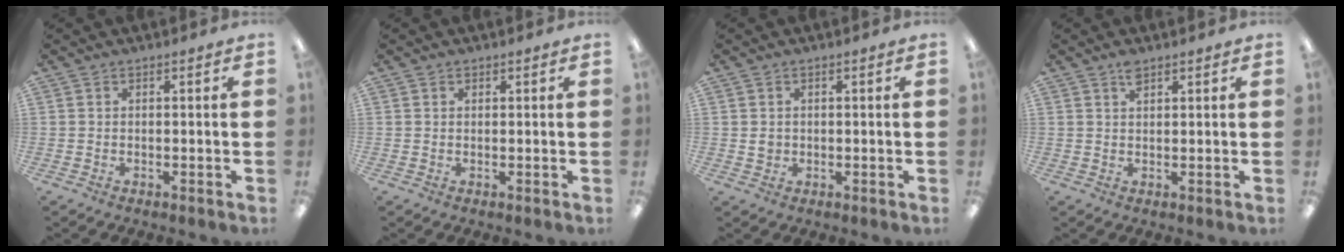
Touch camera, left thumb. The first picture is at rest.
{"total": 0.8, "force": [0.6, 0.5, 0.1], "torque": [-0.001, 0.001, 0.011]}
{"total": 1.8, "force": [0.3, 1.7, 0.7], "torque": [-0.006, 0.002, 0.001]}
{"total": 2.5, "force": [1.8, 1.1, 1.2], "torque": [-0.020, -0.003, 0.032]}